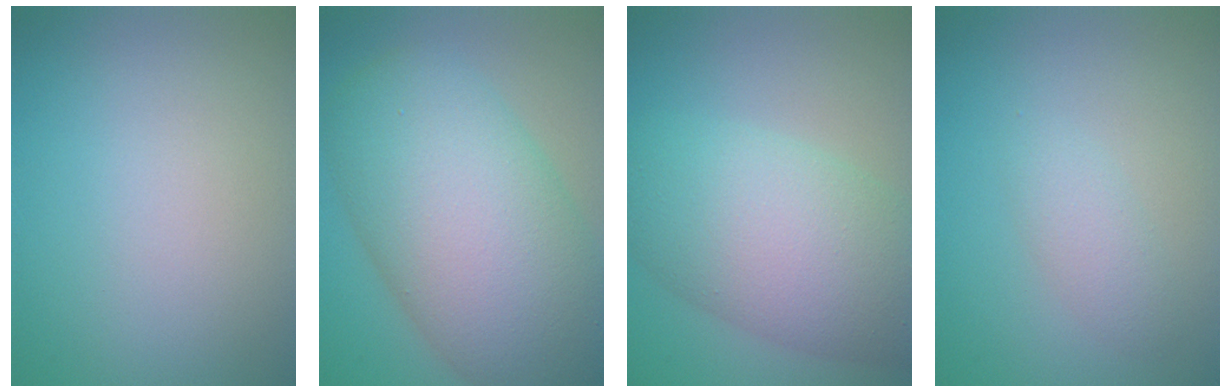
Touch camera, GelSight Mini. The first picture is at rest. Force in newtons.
{"total": 13.0, "press": 12.9, "slide": 0.5}
{"total": 9.4, "press": 9.4, "slide": 0.3}
{"total": 1.7, "press": 1.7, "slide": 0.0}